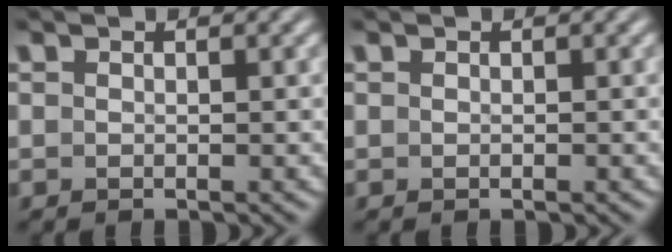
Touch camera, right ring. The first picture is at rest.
{"total": 0.0}